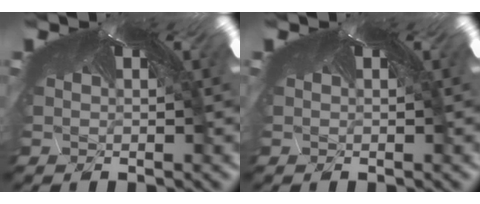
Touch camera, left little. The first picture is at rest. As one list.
[{"total": 0.0}]